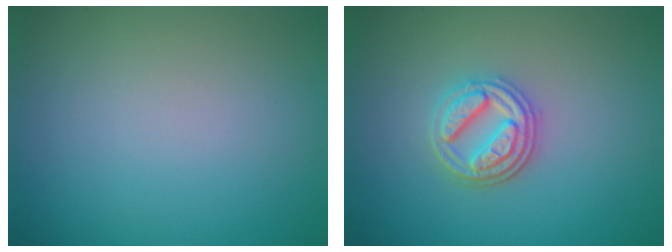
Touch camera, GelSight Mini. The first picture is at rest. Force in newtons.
{"total": 3.6, "press": 3.1, "slide": 1.7}